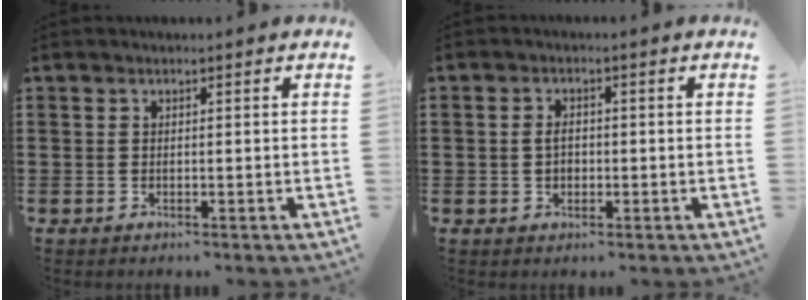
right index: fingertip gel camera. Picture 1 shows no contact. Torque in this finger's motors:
{"motor_torque": [1.06, 1.08, 0.06, 0.07]}